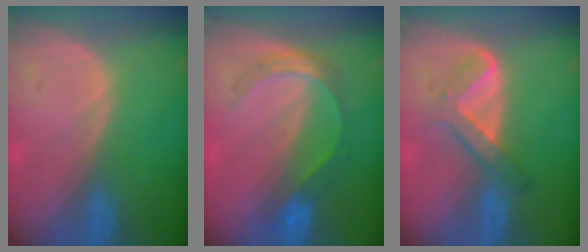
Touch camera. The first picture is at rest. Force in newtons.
{"total": 5.4, "press": 5.1, "slide": 1.7}
{"total": 5.1, "press": 4.9, "slide": 1.2}